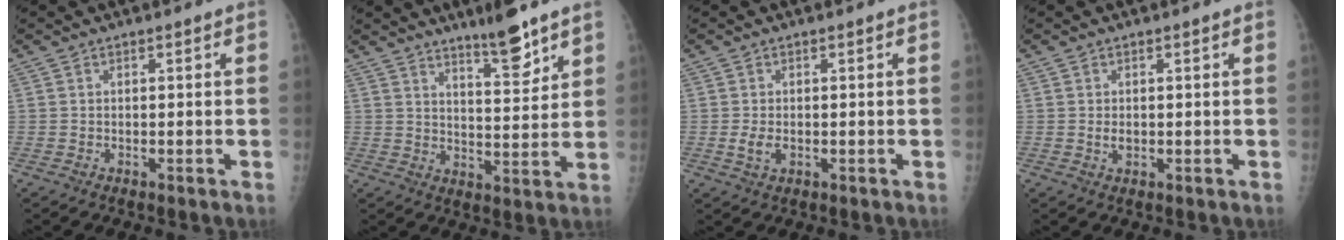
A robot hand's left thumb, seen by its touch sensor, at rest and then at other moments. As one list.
[{"total": 8.0, "force": [6.2, 1.5, 4.9], "torque": [-0.066, -0.051, 0.103]}, {"total": 2.7, "force": [-0.4, 1.7, 2.1], "torque": [-0.041, -0.004, -0.005]}, {"total": 1.5, "force": [0.1, 1.1, 1.0], "torque": [-0.014, -0.001, 0.005]}]